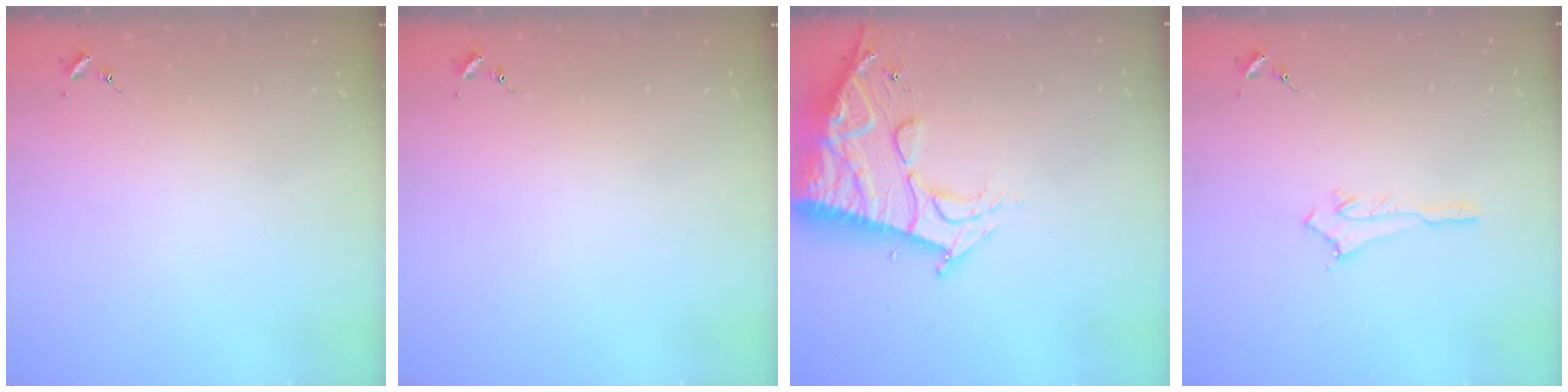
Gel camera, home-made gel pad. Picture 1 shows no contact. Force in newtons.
{"total": 0.0}
{"total": 18.9, "press": 18.8, "slide": 1.8}
{"total": 2.9, "press": 2.9, "slide": 0.2}